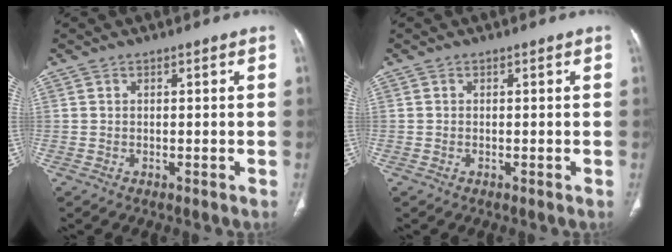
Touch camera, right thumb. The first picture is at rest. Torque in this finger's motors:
{"motor_torque": [1.18, 0.95, 0.17, -0.57, -0.03]}